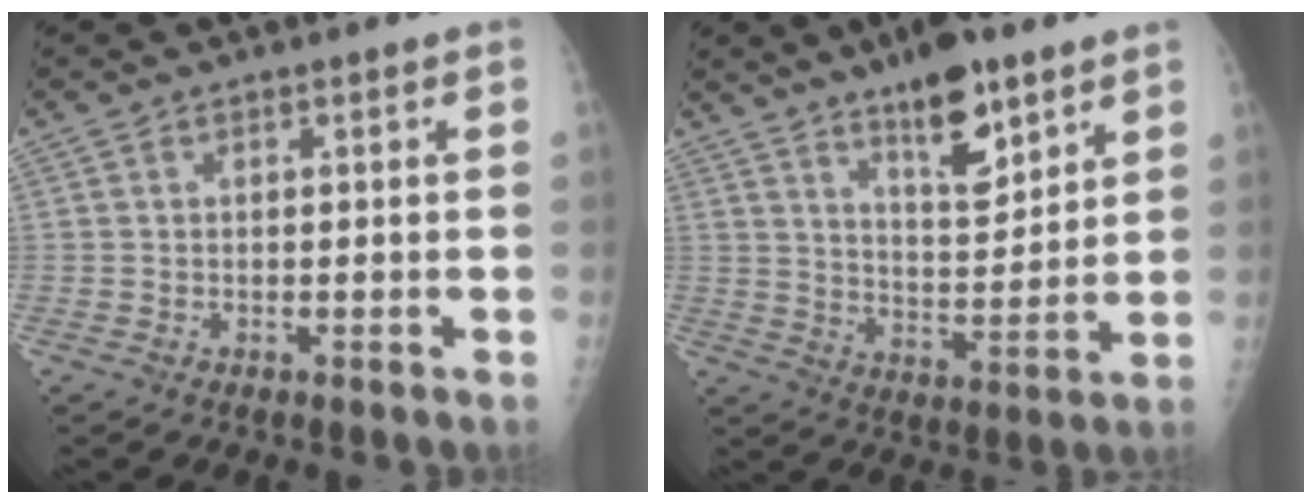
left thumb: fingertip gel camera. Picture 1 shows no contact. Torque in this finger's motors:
{"motor_torque": [0.26, 0.38, 0.14, -0.28, 0.06]}